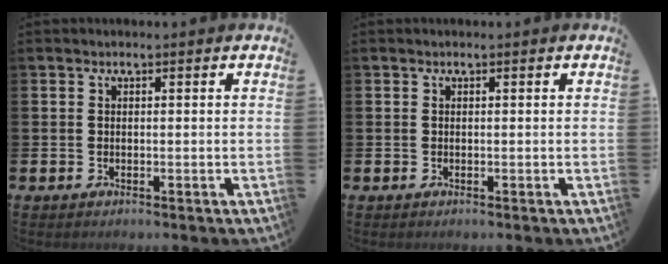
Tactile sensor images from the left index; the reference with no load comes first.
{"total": 0.0}